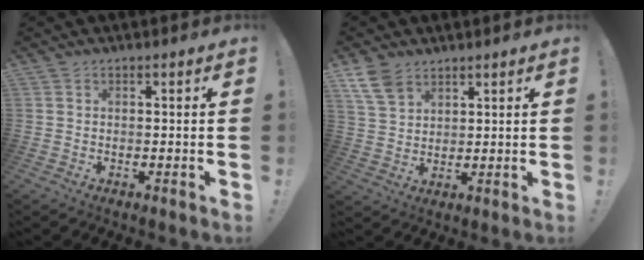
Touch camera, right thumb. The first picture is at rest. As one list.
[{"total": 8.2, "force": [5.5, 4.8, 3.6], "torque": [-0.073, -0.020, 0.113]}]